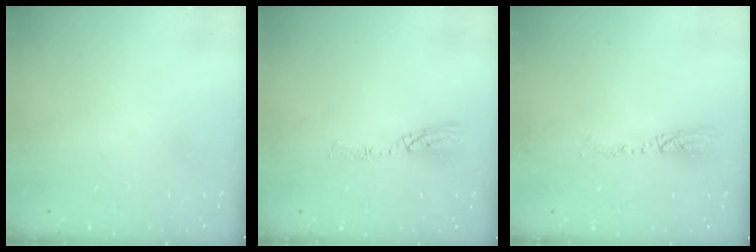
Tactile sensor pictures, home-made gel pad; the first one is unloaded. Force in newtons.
{"total": 5.0, "press": 5.0, "slide": 0.2}
{"total": 5.0, "press": 4.9, "slide": 0.9}